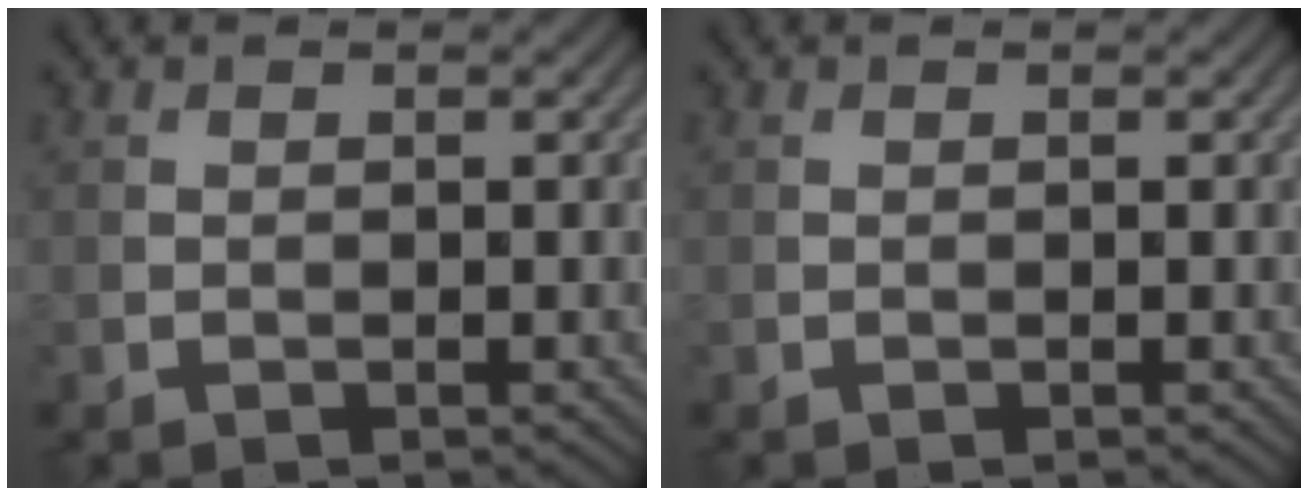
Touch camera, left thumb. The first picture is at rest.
{"total": 0.0}